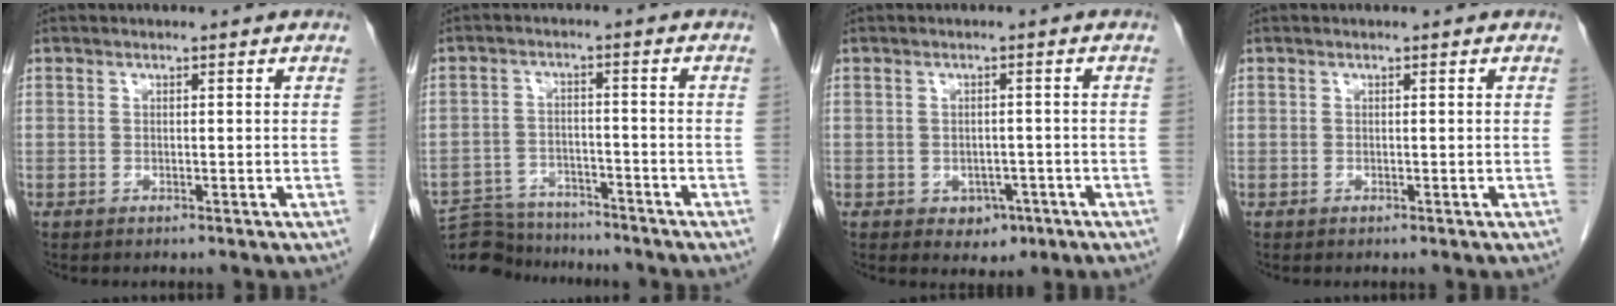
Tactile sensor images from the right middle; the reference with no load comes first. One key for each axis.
{"total": 10.4, "fx": -9.9, "fy": 2.8, "fz": 1.2, "tx": -0.023, "ty": 0.009, "tz": -0.156}
{"total": 3.1, "fx": -1.4, "fy": 2.3, "fz": 1.6, "tx": -0.012, "ty": 0.005, "tz": -0.009}
{"total": 0.0}